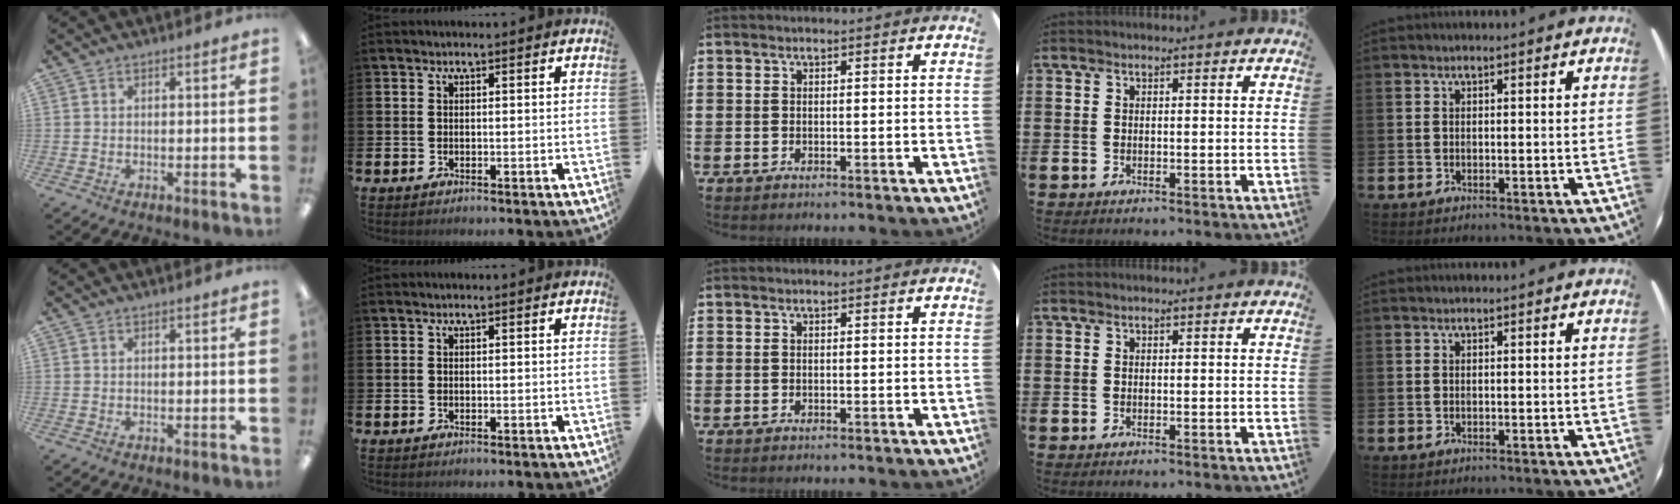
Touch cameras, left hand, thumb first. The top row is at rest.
{}